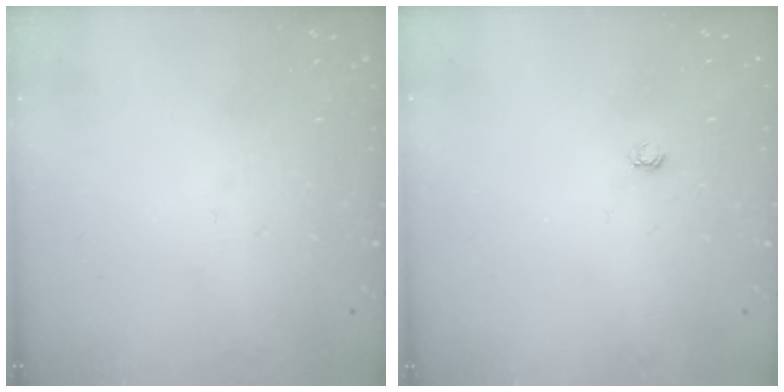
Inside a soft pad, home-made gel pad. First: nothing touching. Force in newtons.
{"total": 3.0, "press": 3.0, "slide": 0.4}